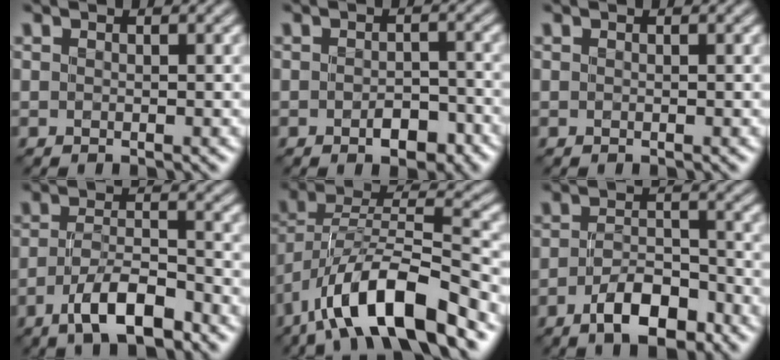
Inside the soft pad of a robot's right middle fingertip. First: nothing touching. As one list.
[{"total": 2.6, "force": [-1.3, 1.3, 1.7], "torque": [-0.026, 0.002, -0.020]}, {"total": 0.0}, {"total": 5.7, "force": [-3.6, 1.7, 4.1], "torque": [-0.076, 0.005, -0.067]}, {"total": 11.0, "force": [-6.8, 3.4, 7.9], "torque": [-0.134, 0.010, -0.133]}, {"total": 5.0, "force": [-2.9, 2.0, 3.5], "torque": [-0.060, 0.003, -0.052]}]